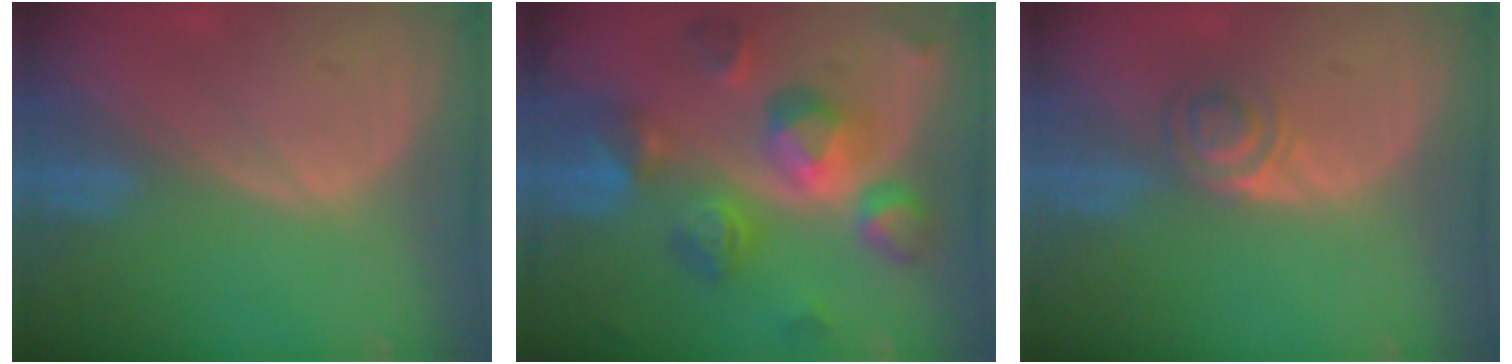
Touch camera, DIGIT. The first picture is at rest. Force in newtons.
{"total": 11.4, "press": 11.4, "slide": 0.9}
{"total": 3.5, "press": 3.4, "slide": 0.9}